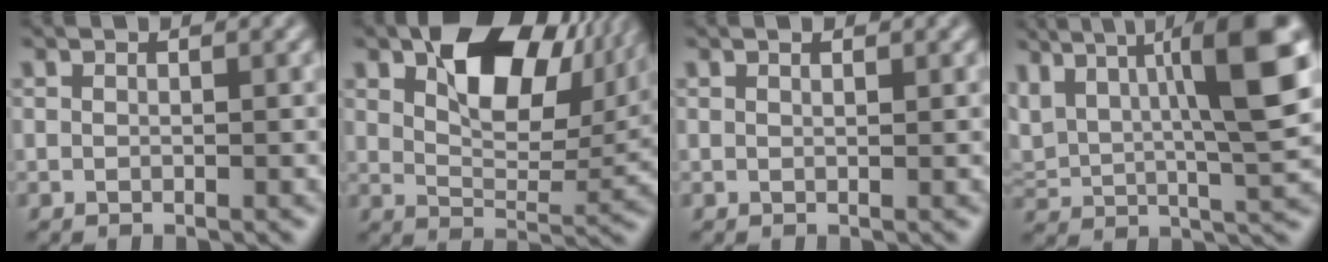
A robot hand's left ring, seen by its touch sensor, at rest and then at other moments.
{"total": 11.5, "force": [5.2, 6.1, 8.2], "torque": [-0.122, 0.014, 0.083]}
{"total": 0.7, "force": [0.5, 0.2, 0.4], "torque": [-0.003, 0.004, 0.006]}
{"total": 10.5, "force": [3.8, 3.5, 9.1], "torque": [-0.163, 0.015, 0.066]}